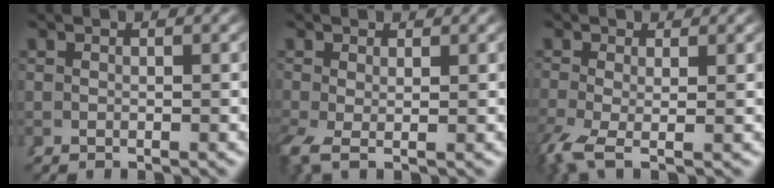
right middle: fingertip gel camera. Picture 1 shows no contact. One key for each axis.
{"total": 1.7, "fx": -0.5, "fy": 0.6, "fz": 1.5, "tx": -0.046, "ty": -0.019, "tz": 0.002}
{"total": 3.0, "fx": -1.7, "fy": 1.0, "fz": 2.3, "tx": -0.066, "ty": -0.029, "tz": -0.012}